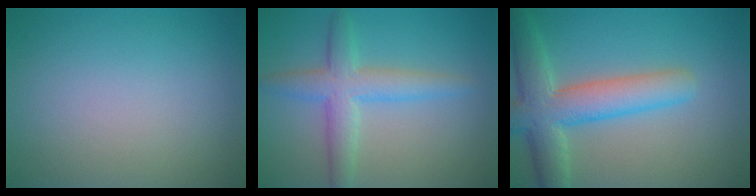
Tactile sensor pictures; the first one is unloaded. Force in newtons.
{"total": 4.3, "press": 4.3, "slide": 0.1}
{"total": 6.8, "press": 6.8, "slide": 0.3}